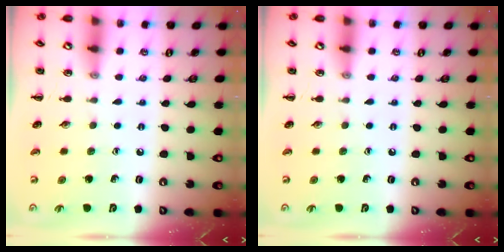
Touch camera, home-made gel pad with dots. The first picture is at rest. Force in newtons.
{"total": 0.0}